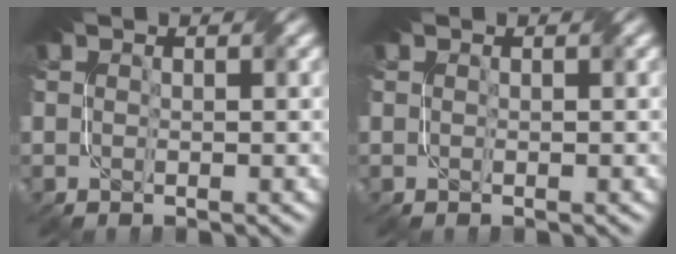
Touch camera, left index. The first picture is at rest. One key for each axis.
{"total": 0.0}